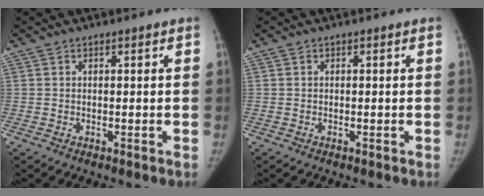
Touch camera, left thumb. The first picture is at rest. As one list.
[{"total": 0.0}]